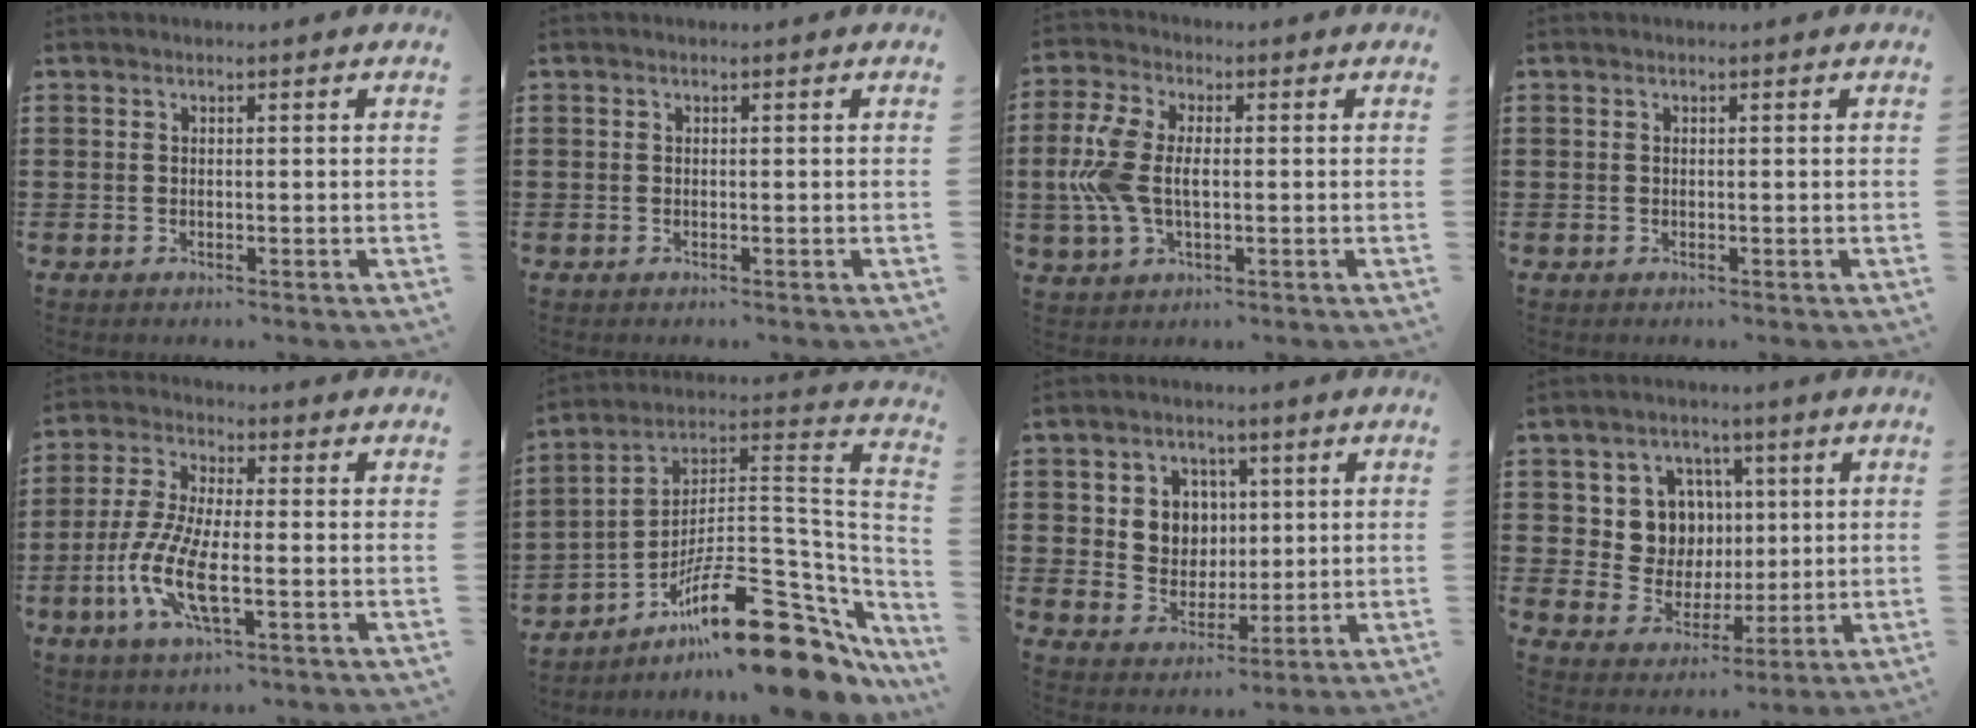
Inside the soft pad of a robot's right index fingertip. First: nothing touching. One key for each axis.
{"total": 0.0}
{"total": 8.4, "fx": -0.2, "fy": 4.7, "fz": 7.1, "tx": -0.179, "ty": -0.001, "tz": -0.013}
{"total": 0.0}
{"total": 9.4, "fx": -3.2, "fy": 2.8, "fz": 8.4, "tx": -0.200, "ty": -0.017, "tz": -0.068}
{"total": 18.5, "fx": -11.7, "fy": 4.7, "fz": 13.6, "tx": -0.217, "ty": 0.030, "tz": -0.199}
{"total": 5.9, "fx": 1.6, "fy": 5.5, "fz": 1.7, "tx": -0.054, "ty": 0.015, "tz": 0.027}
{"total": 8.5, "fx": 2.3, "fy": 7.7, "fz": 2.8, "tx": -0.078, "ty": 0.010, "tz": 0.045}